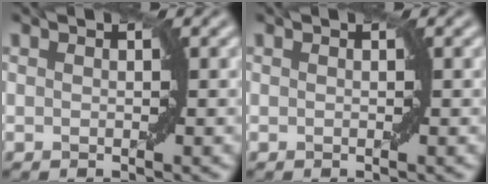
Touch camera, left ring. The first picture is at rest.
{"total": 0.0}